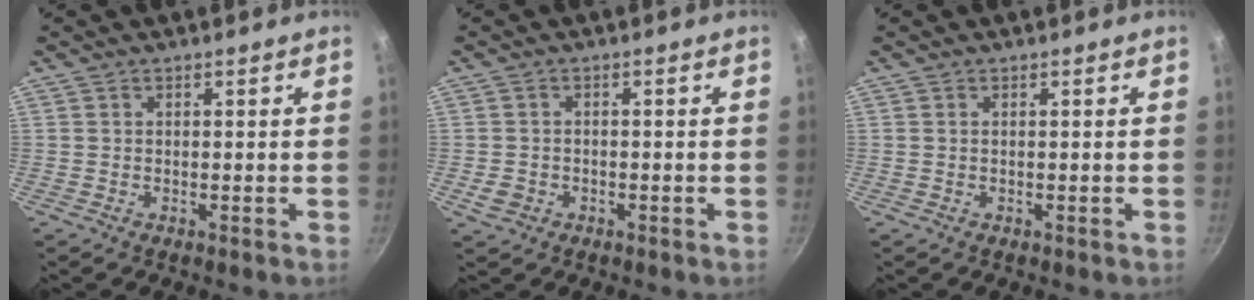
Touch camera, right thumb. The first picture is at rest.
{"total": 3.0, "force": [-1.1, 2.4, 1.4], "torque": [-0.025, 0.012, -0.015]}
{"total": 0.0}